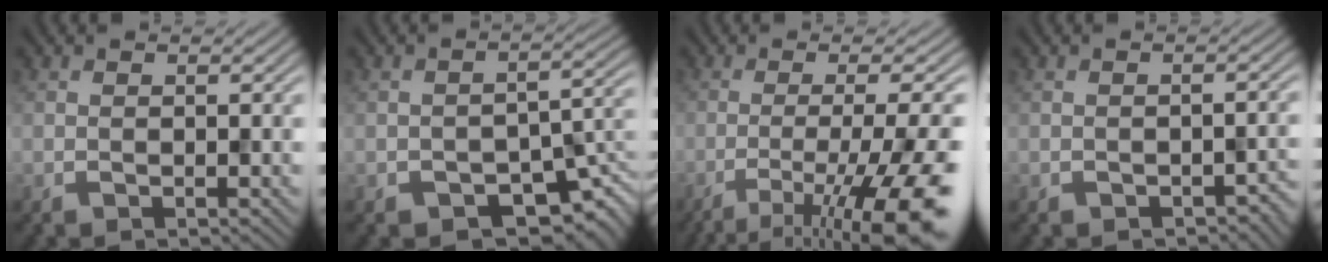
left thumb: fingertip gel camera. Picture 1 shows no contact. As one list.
[{"total": 5.4, "force": [-4.0, 2.7, 2.5], "torque": [-0.026, -0.014, -0.050]}, {"total": 13.1, "force": [-7.0, 3.2, 10.6], "torque": [-0.144, -0.009, -0.094]}, {"total": 1.4, "force": [-1.4, 0.2, 0.2], "torque": [0.005, 0.005, -0.018]}]